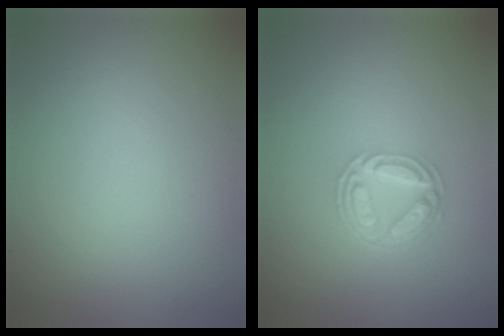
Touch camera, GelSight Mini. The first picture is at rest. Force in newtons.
{"total": 4.4, "press": 3.3, "slide": 2.9}